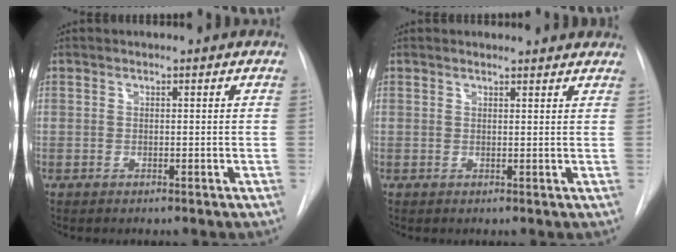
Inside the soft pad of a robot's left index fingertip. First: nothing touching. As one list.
[{"total": 4.8, "force": [4.6, 1.1, 0.7], "torque": [-0.005, 0.005, 0.038]}]